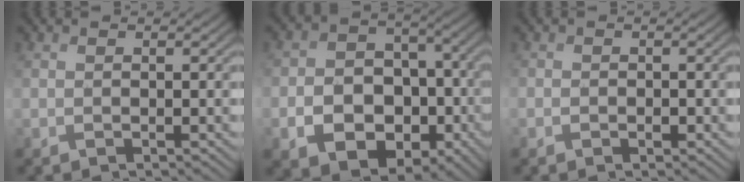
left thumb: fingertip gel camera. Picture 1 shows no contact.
{"total": 11.1, "force": [-4.1, 8.4, 6.0], "torque": [-0.121, -0.031, -0.073]}
{"total": 0.9, "force": [-0.1, 0.8, 0.3], "torque": [-0.001, -0.006, -0.001]}